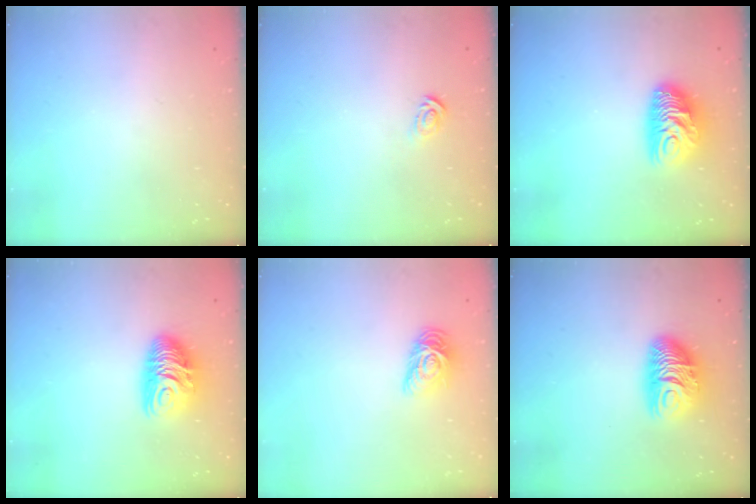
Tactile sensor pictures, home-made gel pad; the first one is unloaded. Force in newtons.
{"total": 2.9, "press": 2.9, "slide": 0.2}
{"total": 10.7, "press": 10.6, "slide": 0.8}
{"total": 10.3, "press": 10.3, "slide": 0.3}
{"total": 8.6, "press": 8.6, "slide": 0.6}
{"total": 10.2, "press": 10.1, "slide": 0.6}